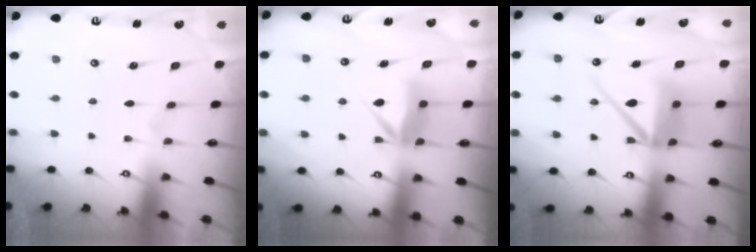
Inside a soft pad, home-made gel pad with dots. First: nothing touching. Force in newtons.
{"total": 7.7, "press": 7.7, "slide": 0.3}
{"total": 12.1, "press": 11.9, "slide": 1.8}